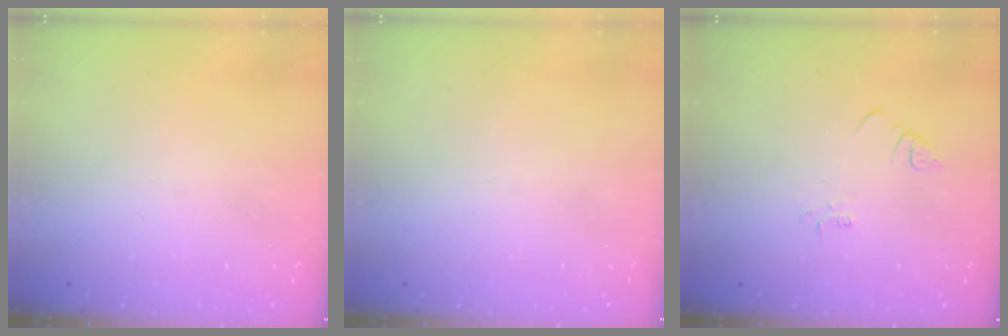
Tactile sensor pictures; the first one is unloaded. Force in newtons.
{"total": 1.5, "press": 1.5, "slide": 0.1}
{"total": 2.1, "press": 2.1, "slide": 0.4}